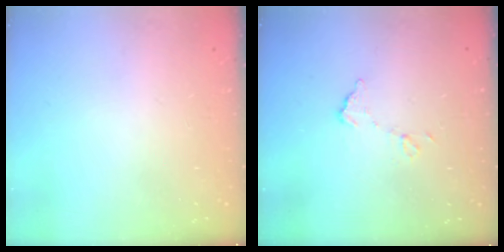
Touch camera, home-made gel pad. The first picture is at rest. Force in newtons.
{"total": 6.3, "press": 6.3, "slide": 0.3}